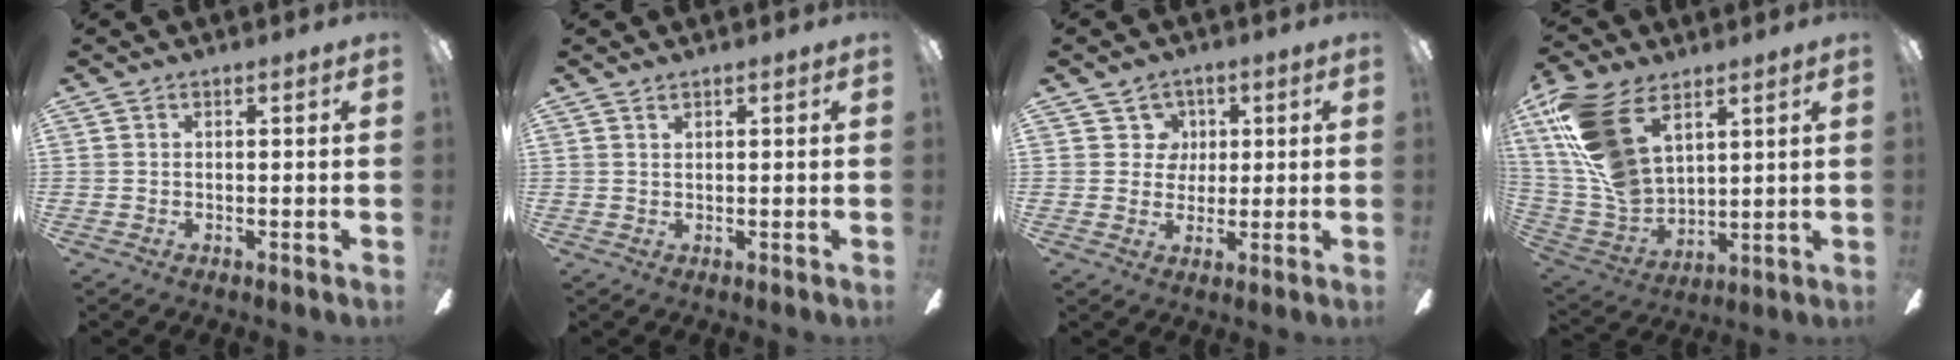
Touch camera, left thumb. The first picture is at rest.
{"total": 0.7, "force": [0.6, 0.2, 0.2], "torque": [-0.005, 0.001, 0.012]}
{"total": 5.1, "force": [1.9, 4.7, 0.6], "torque": [-0.010, 0.004, 0.031]}
{"total": 19.2, "force": [9.5, 10.7, 12.8], "torque": [-0.309, -0.037, 0.174]}